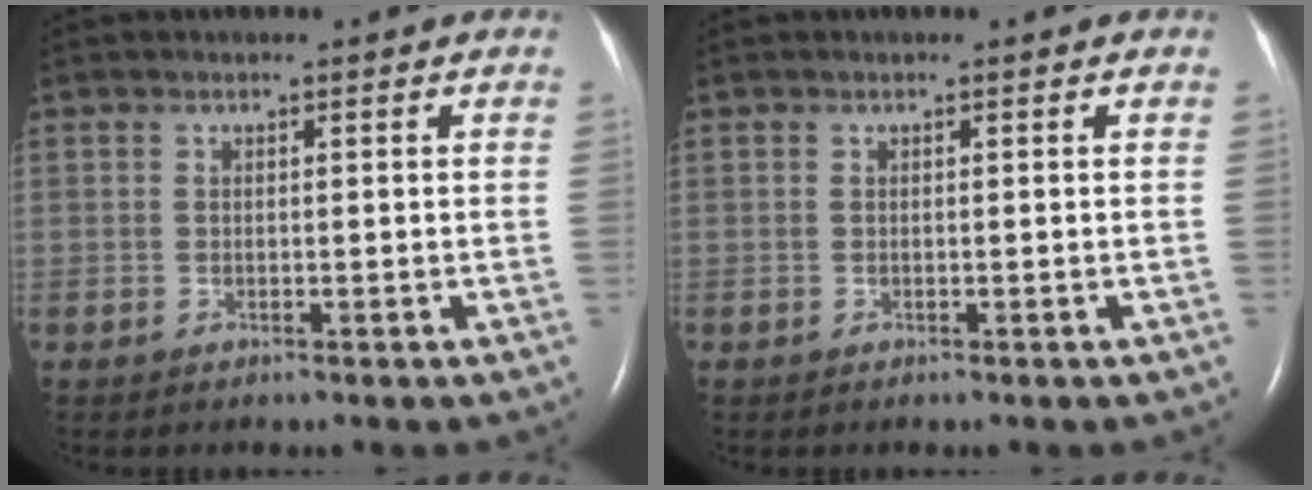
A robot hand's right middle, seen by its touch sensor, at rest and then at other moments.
{"total": 0.0}